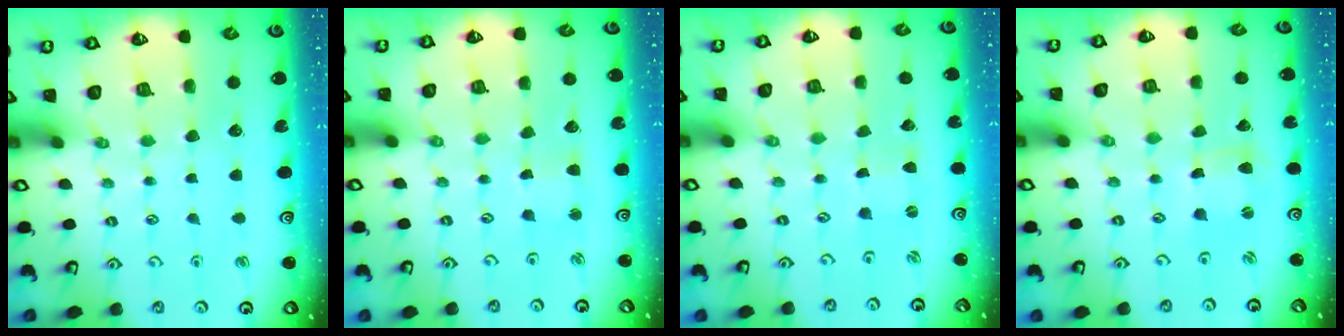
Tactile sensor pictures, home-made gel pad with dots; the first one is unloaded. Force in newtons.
{"total": 2.6, "press": 2.6, "slide": 0.4}
{"total": 0.0}
{"total": 2.4, "press": 2.4, "slide": 0.2}